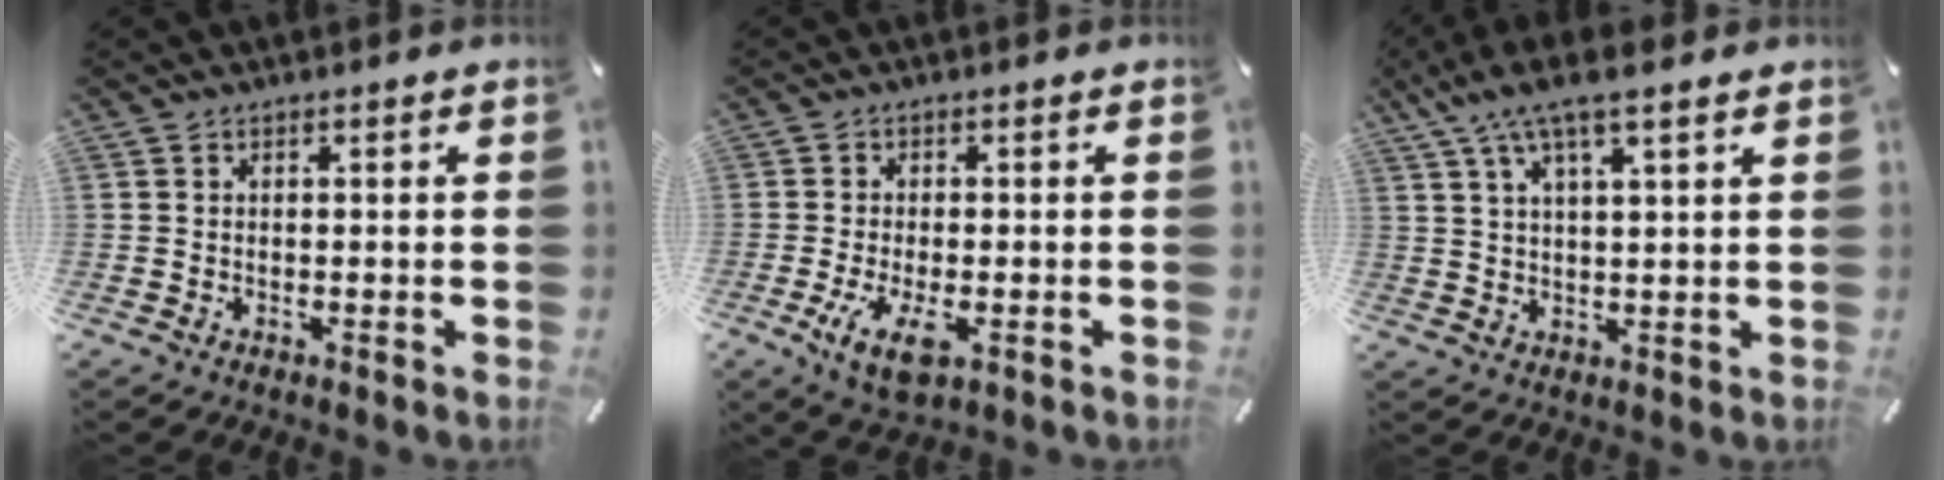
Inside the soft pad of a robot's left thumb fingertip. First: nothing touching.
{"total": 7.0, "force": [-2.2, 2.6, 6.1], "torque": [-0.120, -0.016, -0.037]}
{"total": 7.6, "force": [5.4, 1.6, 5.1], "torque": [-0.113, -0.010, 0.097]}